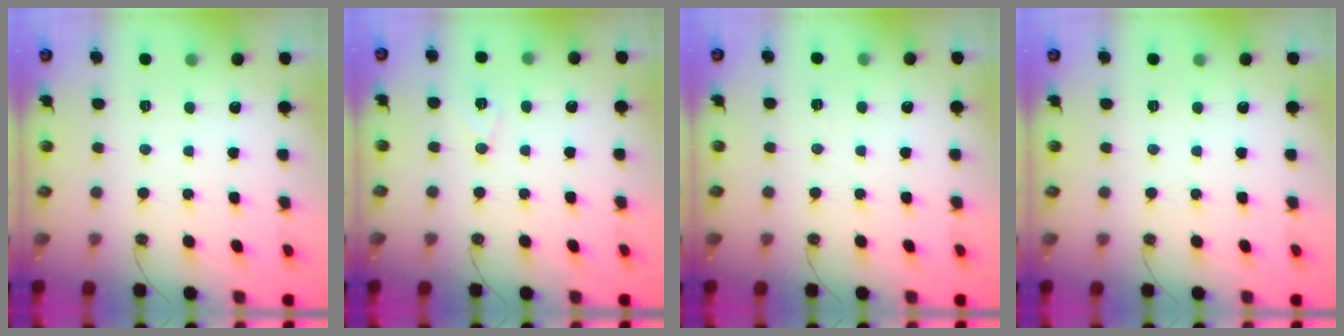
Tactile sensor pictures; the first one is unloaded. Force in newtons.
{"total": 6.6, "press": 6.2, "slide": 2.4}
{"total": 2.9, "press": 2.2, "slide": 1.9}
{"total": 0.0}